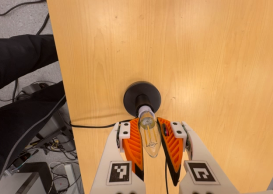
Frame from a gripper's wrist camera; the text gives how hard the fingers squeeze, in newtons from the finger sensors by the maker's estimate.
{"total": 20.0, "left": 19.4, "right": 20.6}